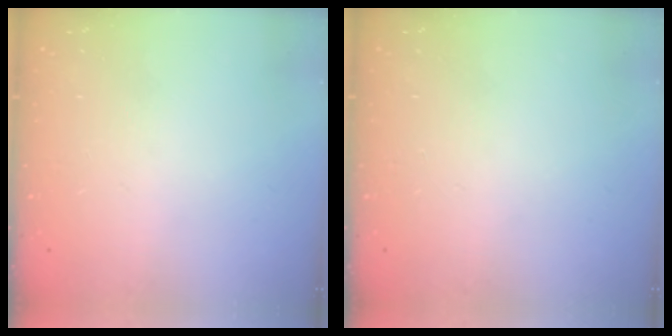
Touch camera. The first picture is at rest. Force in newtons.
{"total": 0.0}